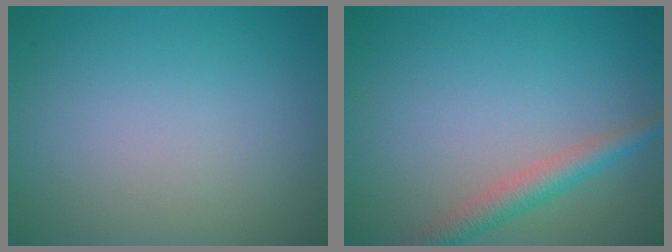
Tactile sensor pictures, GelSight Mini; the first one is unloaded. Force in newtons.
{"total": 2.9, "press": 2.9, "slide": 0.1}